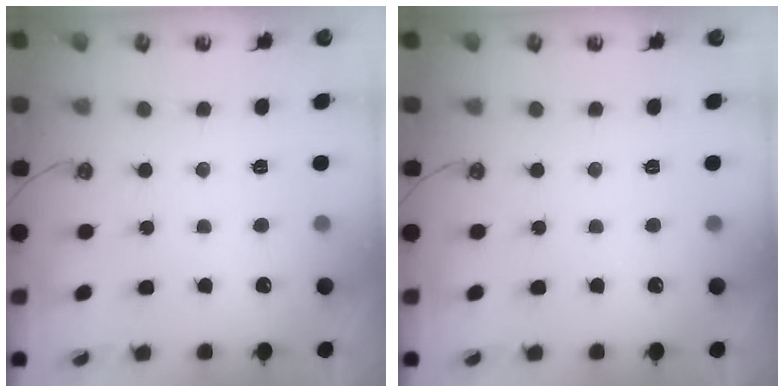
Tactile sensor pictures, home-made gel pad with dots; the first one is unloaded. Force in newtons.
{"total": 0.0}